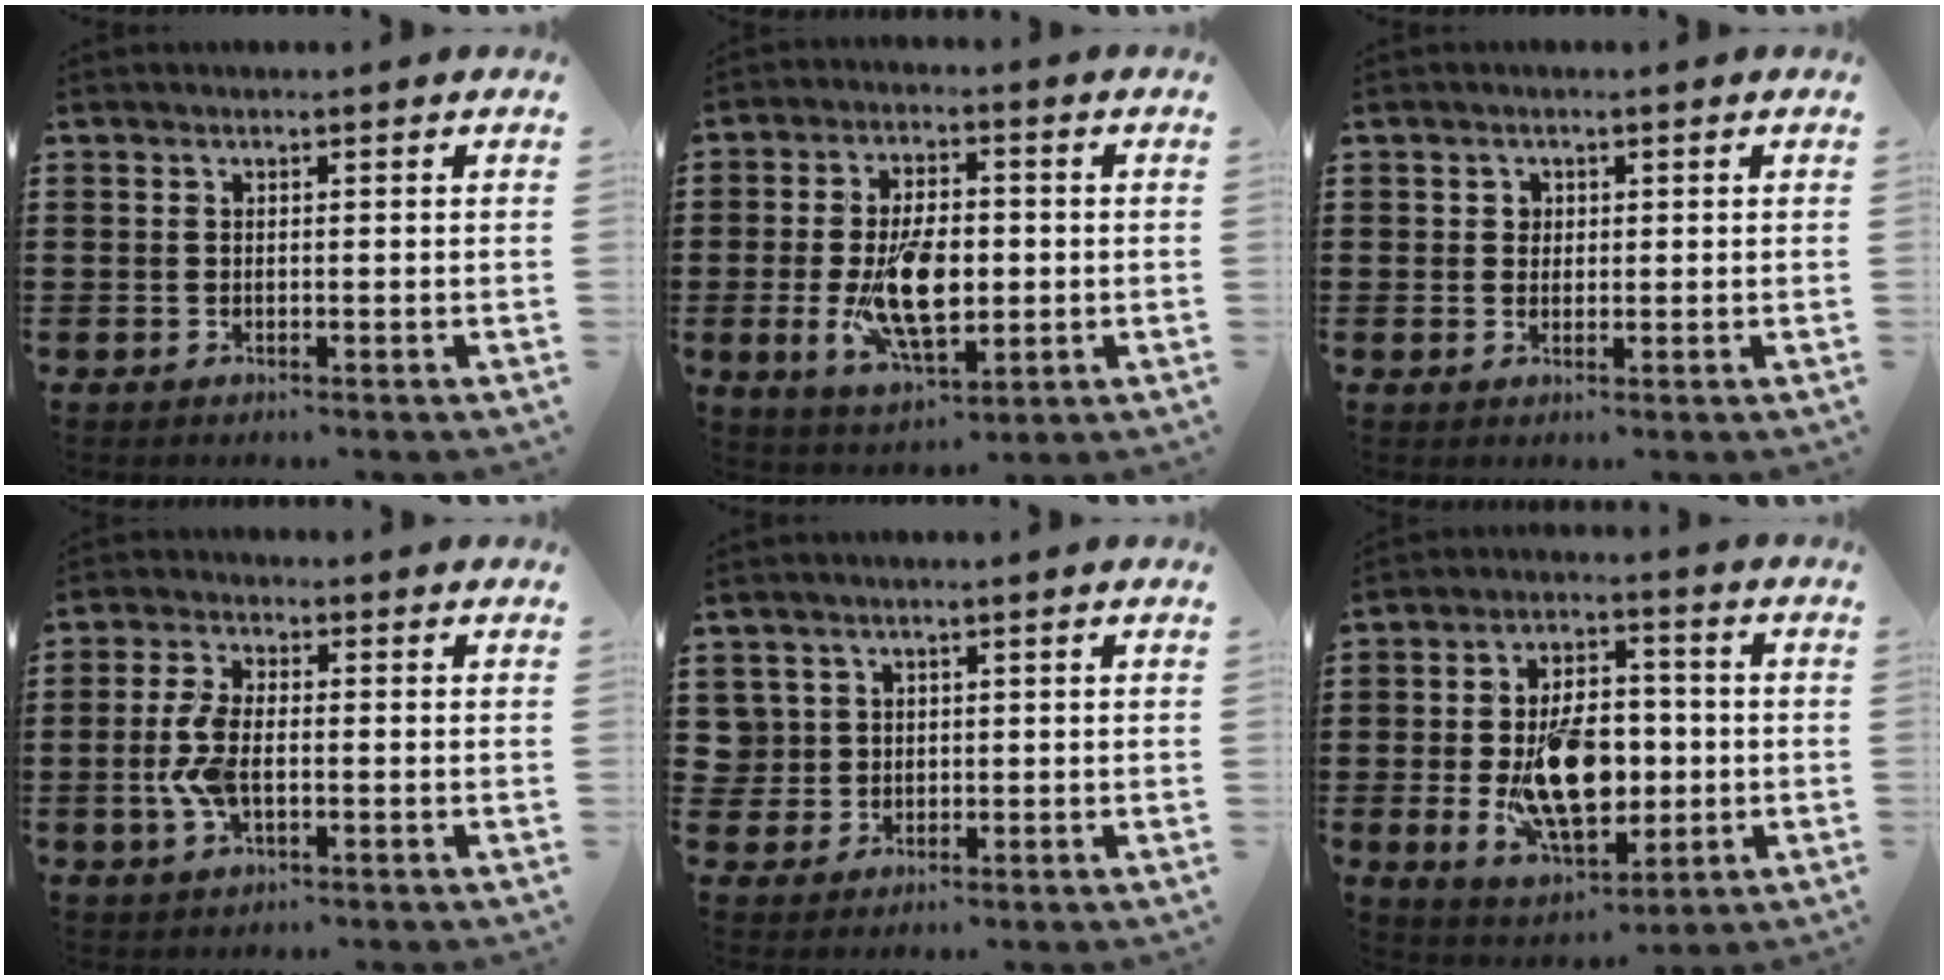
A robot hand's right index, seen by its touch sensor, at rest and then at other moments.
{"total": 11.9, "force": [-1.5, 6.0, 10.2], "torque": [-0.209, -0.008, -0.028]}
{"total": 1.4, "force": [0.4, 1.3, 0.3], "torque": [-0.010, 0.006, 0.007]}
{"total": 5.9, "force": [-0.9, 2.8, 5.1], "torque": [-0.128, -0.006, -0.025]}
{"total": 2.7, "force": [0.5, 2.7, 0.2], "torque": [-0.017, 0.011, 0.007]}
{"total": 13.9, "force": [-1.8, 8.0, 11.2], "torque": [-0.201, -0.004, -0.026]}